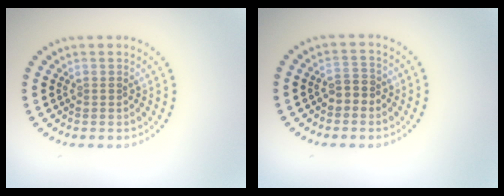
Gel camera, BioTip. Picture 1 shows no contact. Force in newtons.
{"total": 1.8, "press": 1.6, "slide": 0.7}